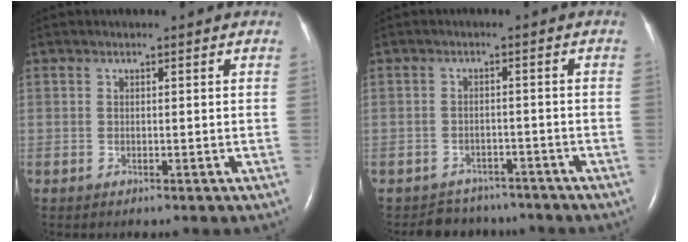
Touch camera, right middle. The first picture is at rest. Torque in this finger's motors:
{"motor_torque": [-0.16, 0.15, -0.06, -0.01]}